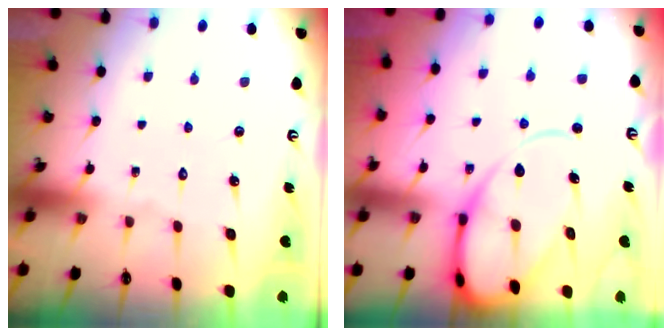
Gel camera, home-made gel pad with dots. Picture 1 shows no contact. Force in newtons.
{"total": 12.5, "press": 12.4, "slide": 1.3}